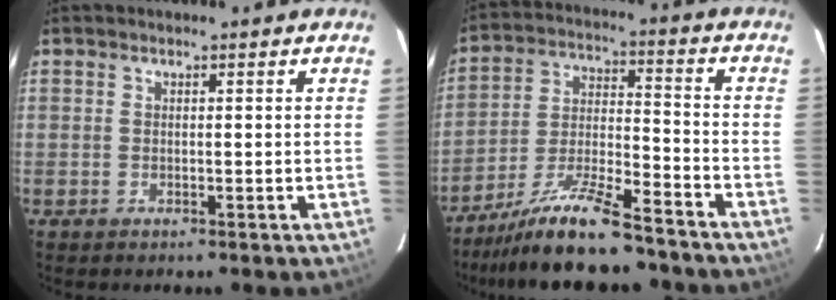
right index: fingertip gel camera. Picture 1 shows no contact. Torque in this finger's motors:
{"motor_torque": [1.24, -0.90, 0.73, 0.10]}